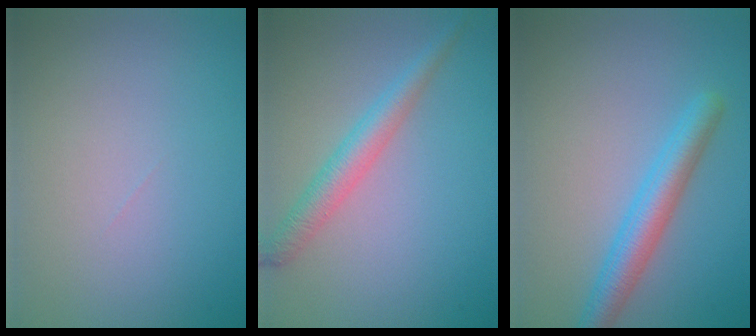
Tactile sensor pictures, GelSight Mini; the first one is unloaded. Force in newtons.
{"total": 2.8, "press": 2.8, "slide": 0.1}
{"total": 3.8, "press": 3.8, "slide": 0.1}